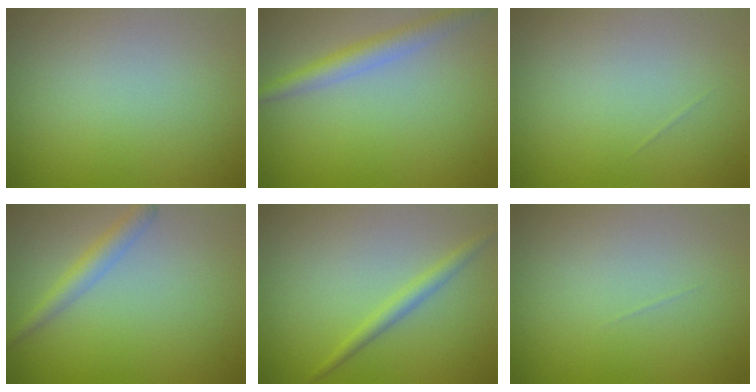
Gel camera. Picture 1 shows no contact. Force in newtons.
{"total": 2.9, "press": 2.9, "slide": 0.1}
{"total": 0.0}
{"total": 2.2, "press": 2.2, "slide": 0.1}
{"total": 1.8, "press": 1.8, "slide": 0.1}
{"total": 0.0}